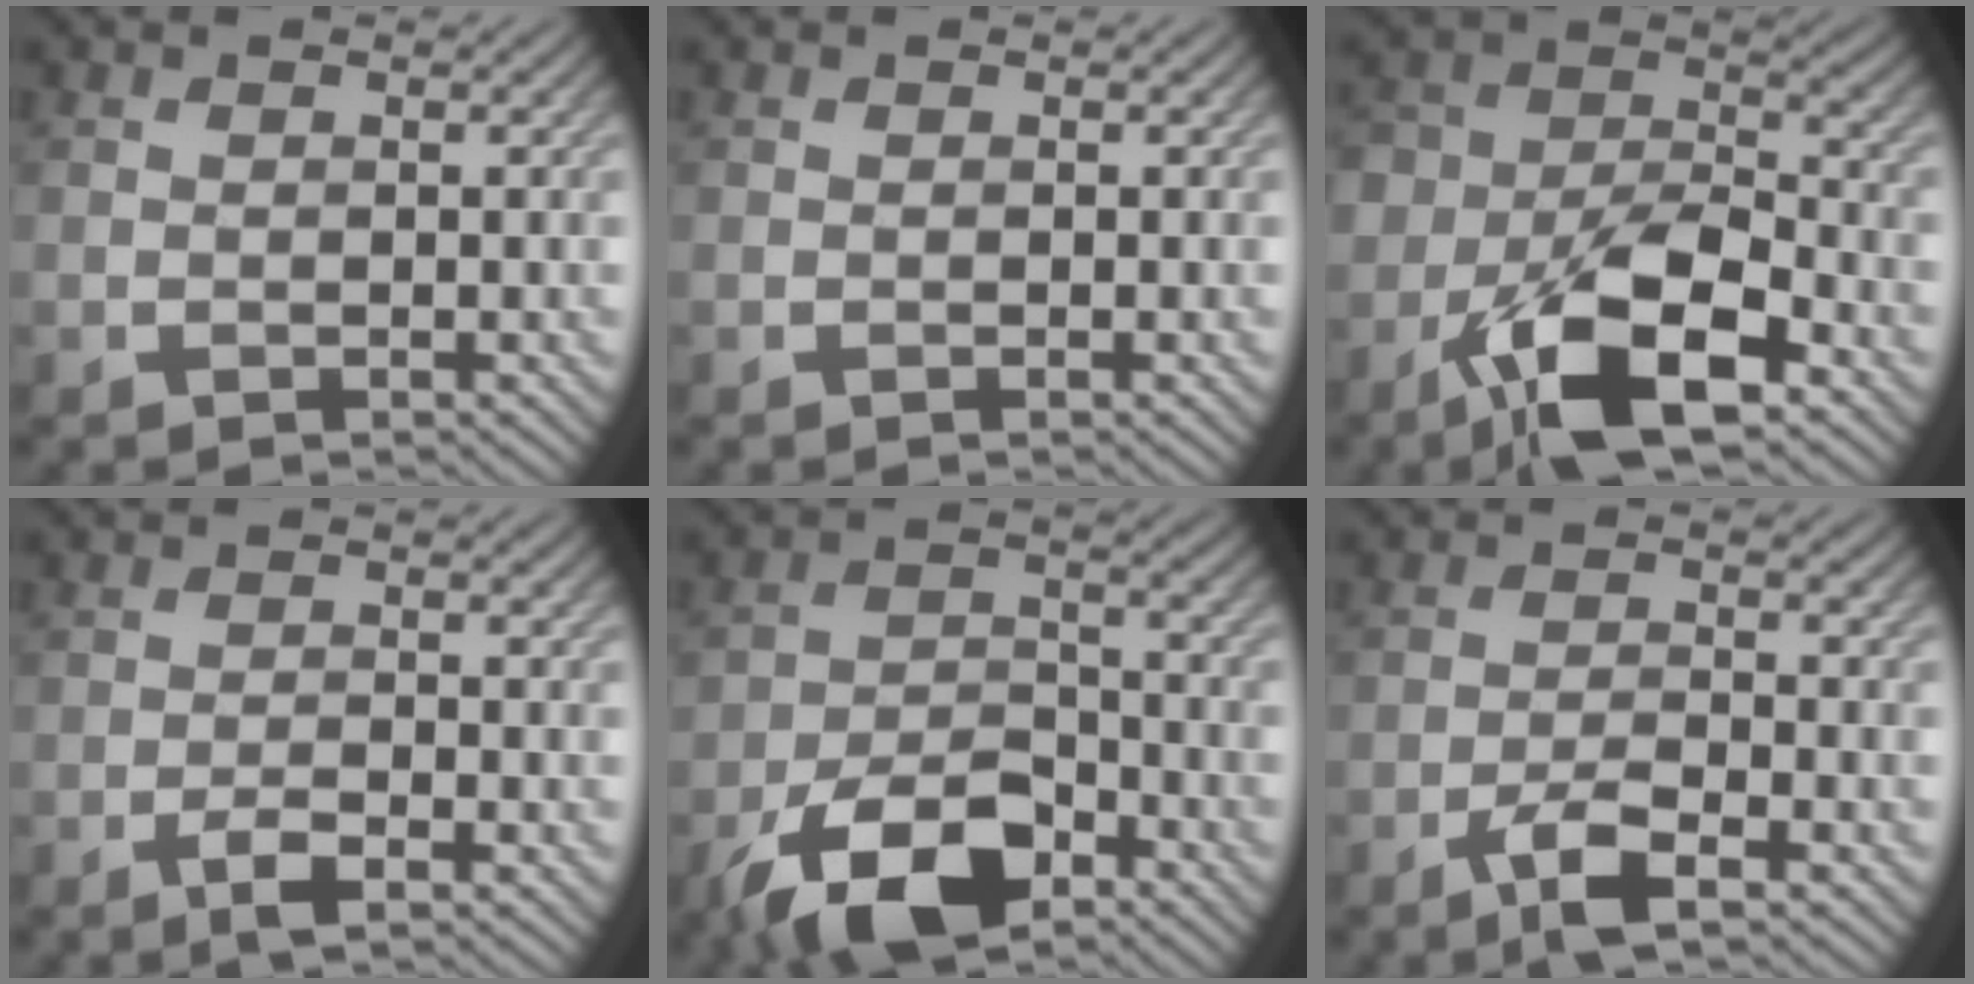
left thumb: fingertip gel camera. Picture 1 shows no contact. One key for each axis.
{"total": 0.0}
{"total": 12.6, "fx": -7.1, "fy": 5.8, "fz": 8.7, "tx": -0.162, "ty": -0.005, "tz": -0.138}
{"total": 2.5, "fx": -1.5, "fy": 0.5, "fz": 1.9, "tx": -0.037, "ty": 0.004, "tz": -0.030}
{"total": 10.0, "fx": -6.4, "fy": 4.7, "fz": 6.1, "tx": -0.111, "ty": -0.006, "tz": -0.124}
{"total": 4.3, "fx": -2.7, "fy": 0.9, "fz": 3.2, "tx": -0.067, "ty": 0.002, "tz": -0.057}